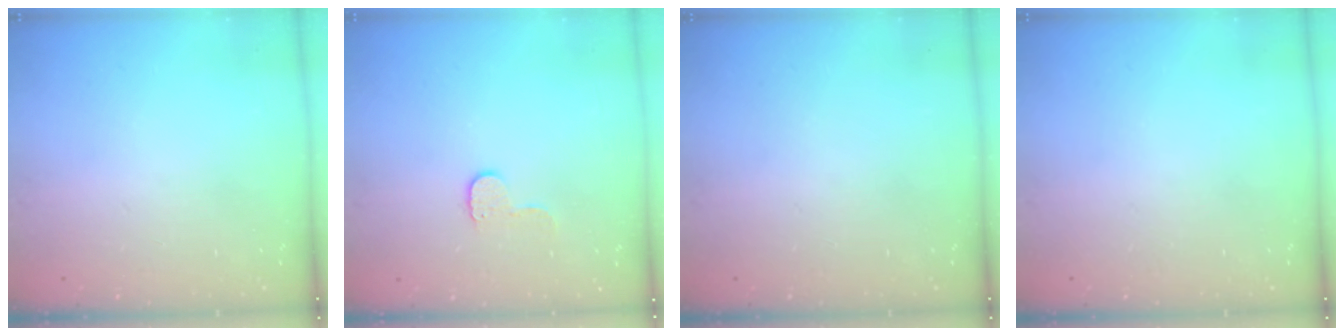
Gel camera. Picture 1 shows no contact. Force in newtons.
{"total": 5.1, "press": 5.0, "slide": 0.5}
{"total": 0.0}
{"total": 0.0}